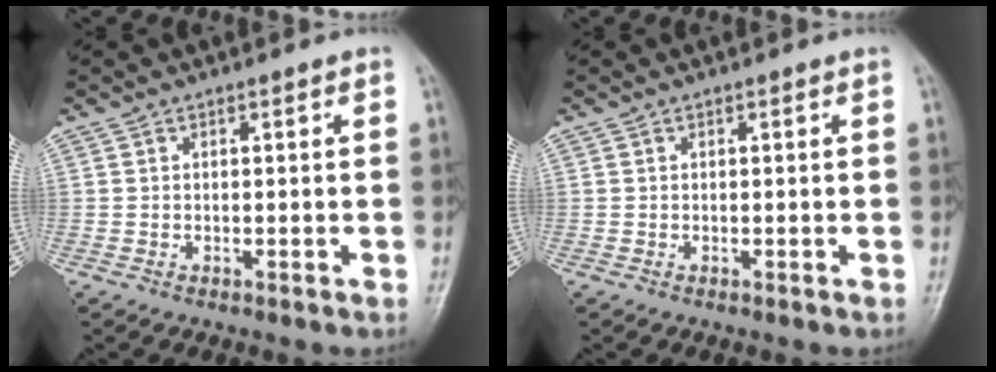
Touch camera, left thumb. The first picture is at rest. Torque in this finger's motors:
{"motor_torque": [0.01, 0.00, 0.00, -0.06, 0.00]}